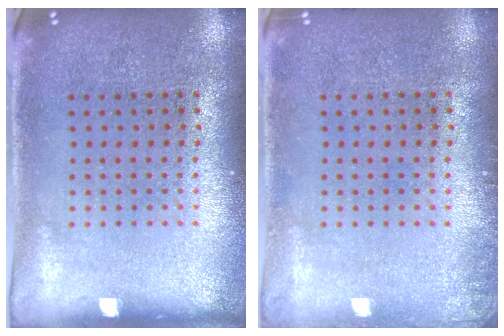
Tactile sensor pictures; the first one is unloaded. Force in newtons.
{"total": 0.7, "press": 0.6, "slide": 0.2}